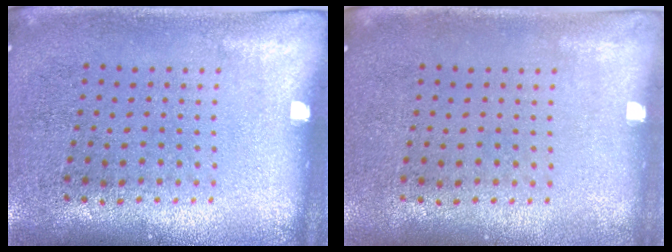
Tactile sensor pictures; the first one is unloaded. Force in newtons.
{"total": 0.0}